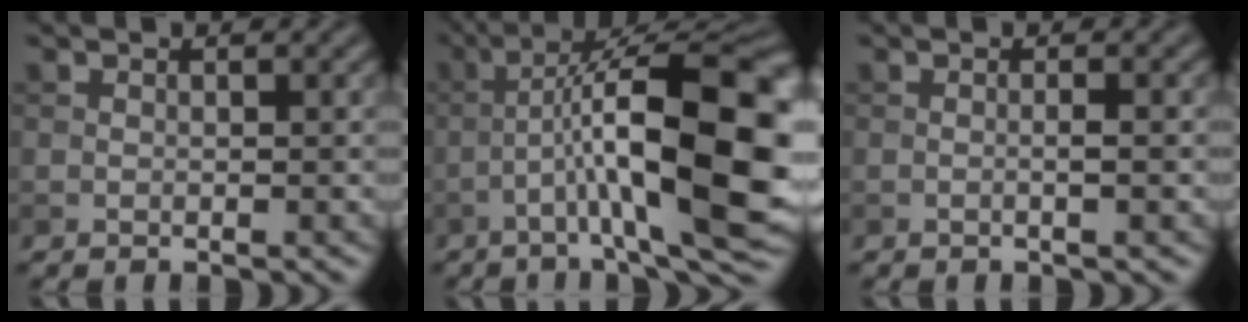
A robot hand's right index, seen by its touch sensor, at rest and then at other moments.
{"total": 14.5, "force": [-2.2, 3.6, 13.8], "torque": [-0.218, 0.026, -0.031]}
{"total": 1.3, "force": [-0.2, 0.2, 1.2], "torque": [-0.017, 0.000, -0.005]}